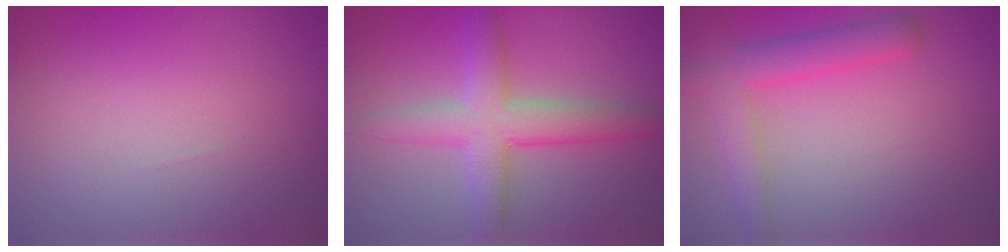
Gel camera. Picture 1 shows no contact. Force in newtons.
{"total": 5.1, "press": 5.1, "slide": 0.2}
{"total": 4.4, "press": 4.4, "slide": 0.3}